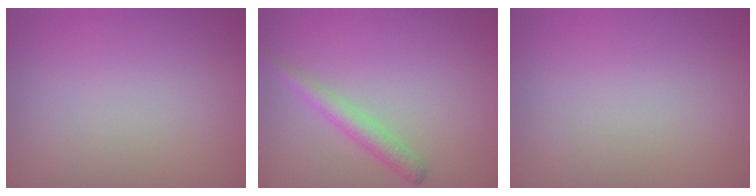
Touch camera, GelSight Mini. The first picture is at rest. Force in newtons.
{"total": 2.3, "press": 2.3, "slide": 0.1}
{"total": 0.0}